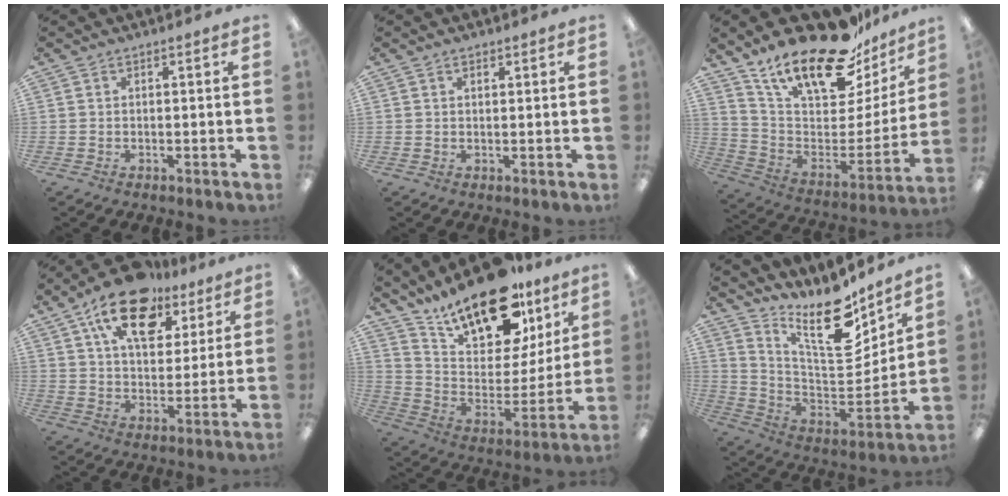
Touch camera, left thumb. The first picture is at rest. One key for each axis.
{"total": 1.5, "fx": 1.0, "fy": 0.6, "fz": 0.8, "tx": -0.010, "ty": -0.003, "tz": 0.017}
{"total": 23.1, "fx": 18.6, "fy": 7.4, "fz": 11.5, "tx": -0.183, "ty": -0.139, "tz": 0.317}
{"total": 17.7, "fx": 11.0, "fy": 9.5, "fz": 10.1, "tx": -0.161, "ty": -0.048, "tz": 0.192}
{"total": 23.6, "fx": 17.5, "fy": 10.0, "fz": 12.2, "tx": -0.193, "ty": -0.109, "tz": 0.308}
{"total": 18.7, "fx": 13.8, "fy": 6.4, "fz": 11.0, "tx": -0.172, "ty": -0.121, "tz": 0.237}